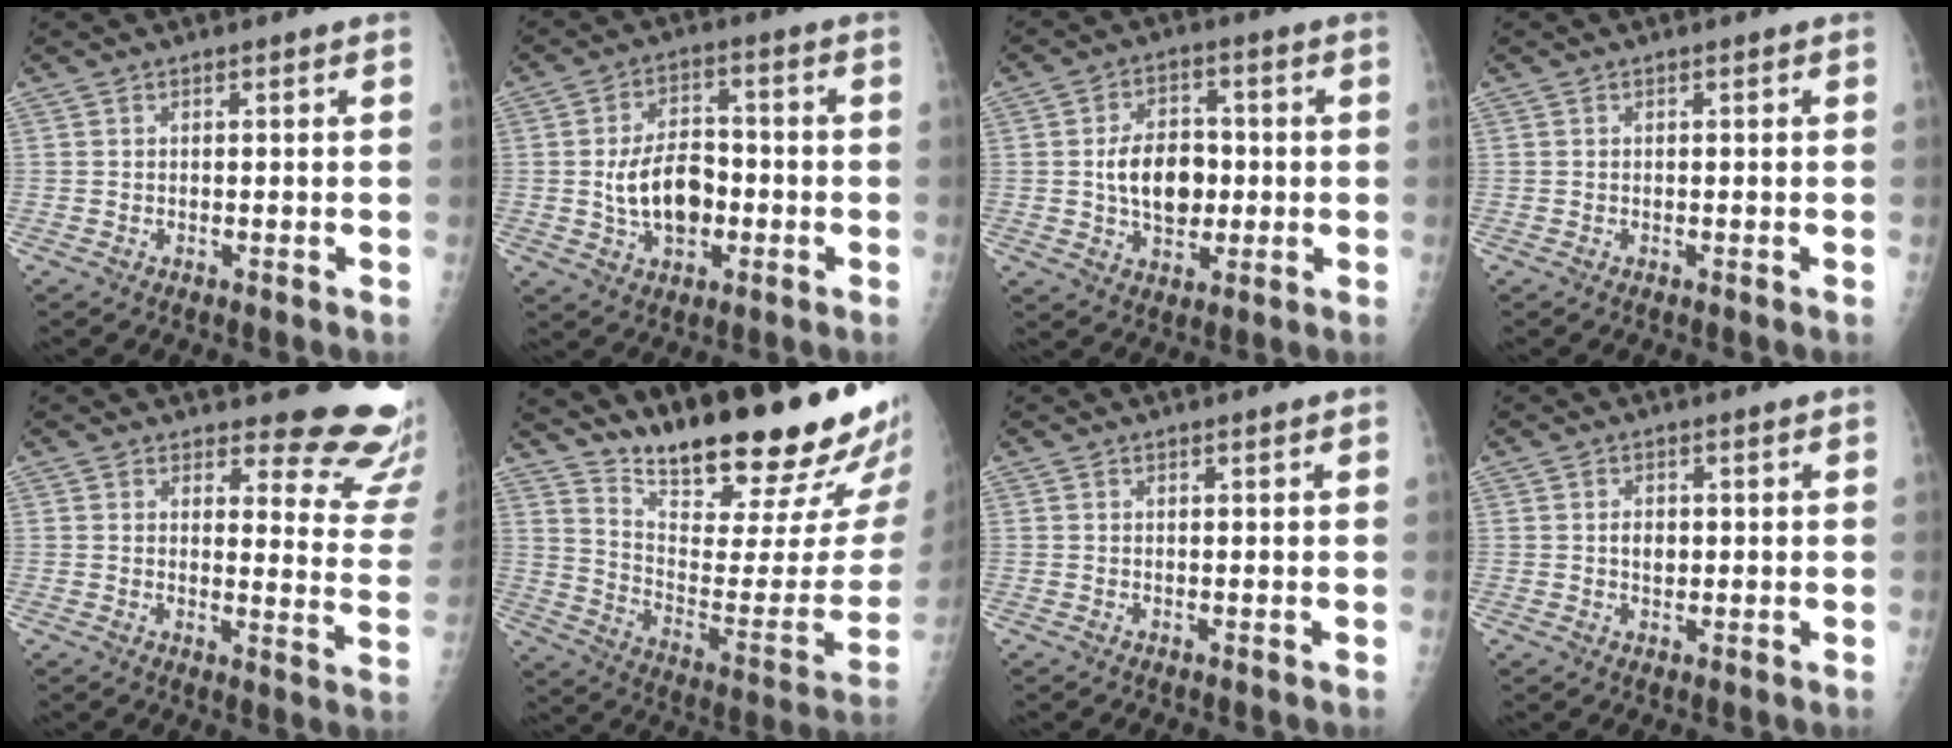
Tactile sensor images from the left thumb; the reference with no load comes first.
{"total": 10.4, "force": [-1.6, 6.8, 7.7], "torque": [-0.109, 0.016, -0.026]}
{"total": 10.5, "force": [-0.1, 7.4, 7.5], "torque": [-0.094, 0.009, -0.001]}
{"total": 0.0}
{"total": 14.8, "force": [13.5, 4.3, 4.3], "torque": [-0.001, -0.137, 0.129]}
{"total": 29.4, "force": [21.8, 7.0, 18.4], "torque": [-0.259, -0.116, 0.322]}
{"total": 0.6, "force": [0.4, 0.0, 0.3], "torque": [-0.007, -0.001, 0.007]}
{"total": 2.2, "force": [0.3, 1.6, 1.5], "torque": [-0.017, -0.001, 0.006]}